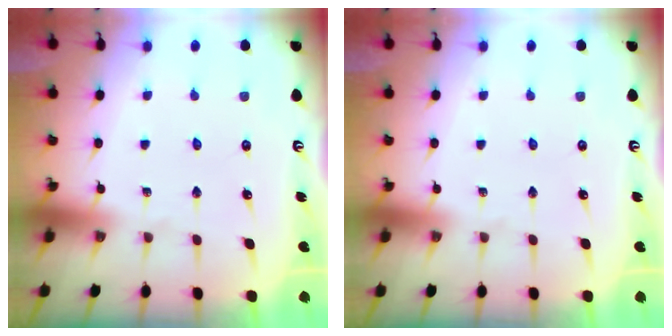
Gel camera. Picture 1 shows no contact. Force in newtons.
{"total": 0.0}